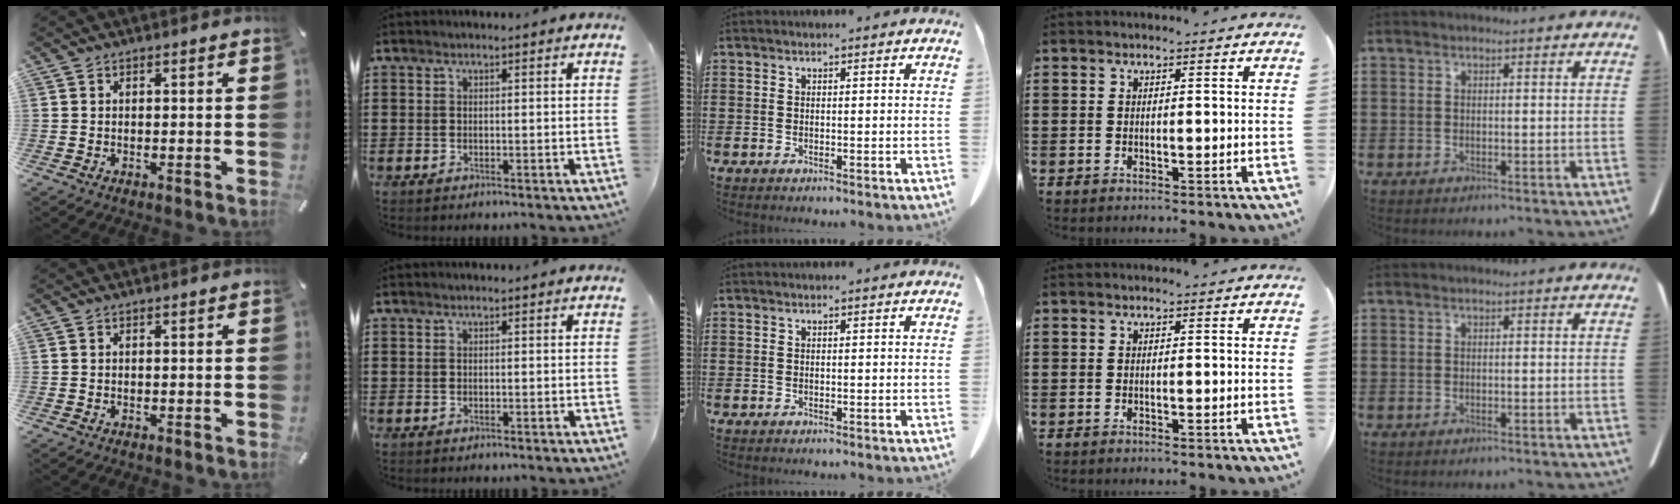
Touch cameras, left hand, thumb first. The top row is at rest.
{}